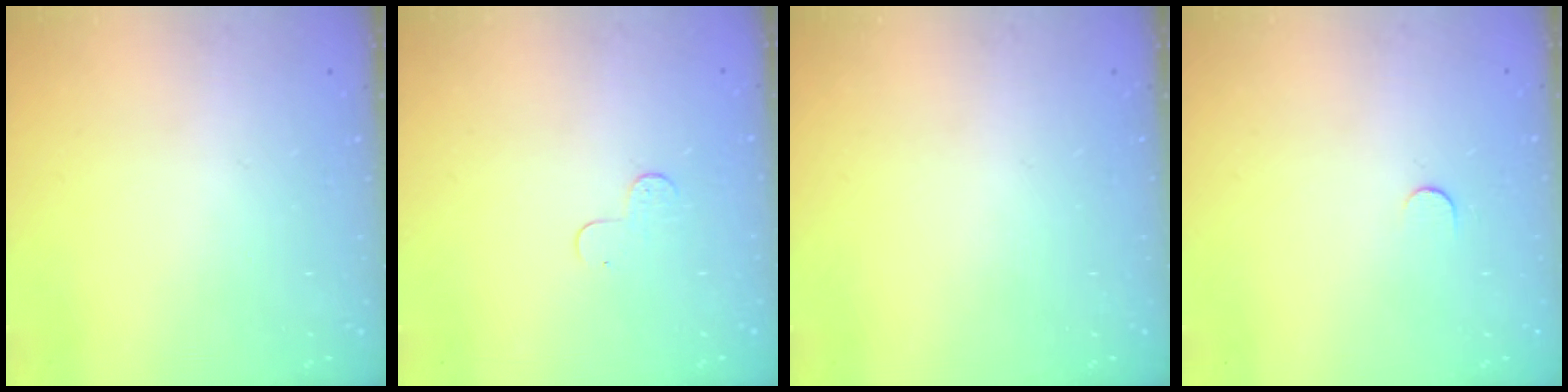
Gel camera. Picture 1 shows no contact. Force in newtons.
{"total": 4.5, "press": 4.5, "slide": 0.4}
{"total": 0.0}
{"total": 3.8, "press": 3.8, "slide": 0.3}